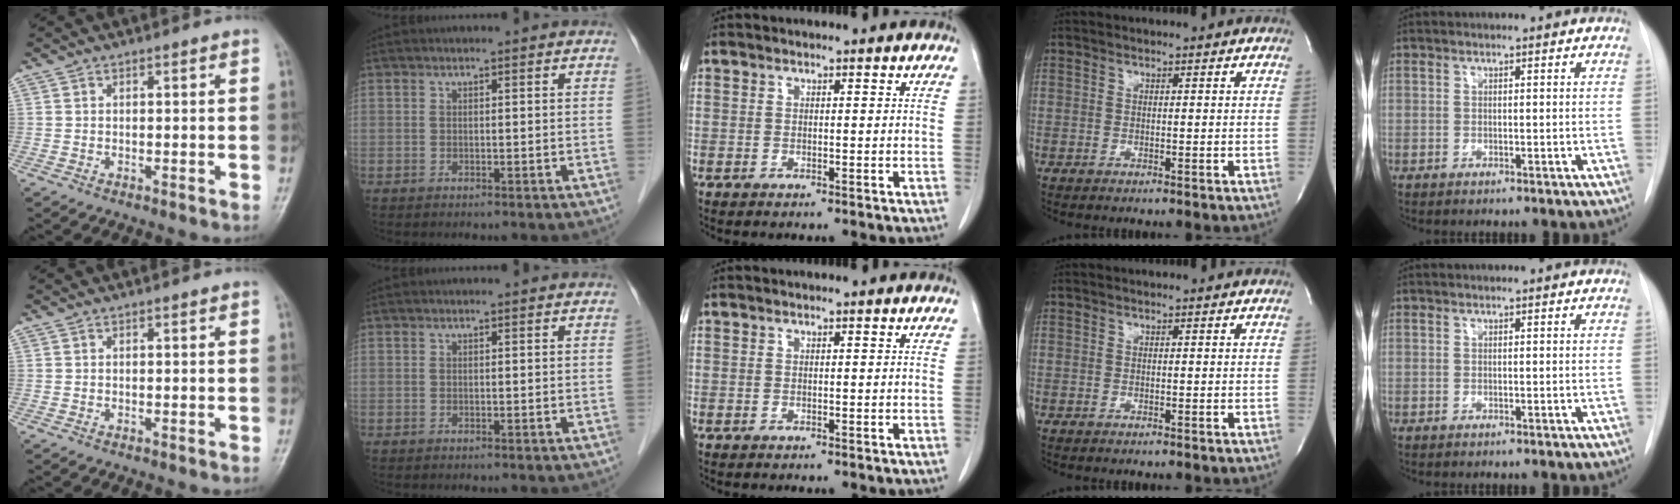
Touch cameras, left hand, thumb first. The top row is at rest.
{}